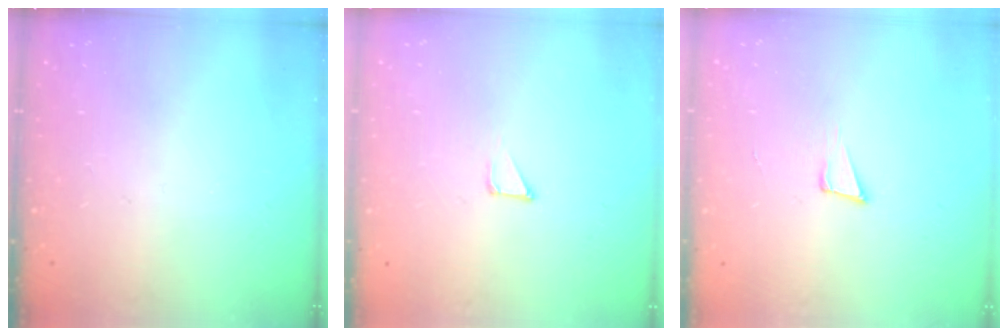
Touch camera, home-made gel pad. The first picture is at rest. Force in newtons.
{"total": 1.2, "press": 1.2, "slide": 0.0}
{"total": 4.0, "press": 2.5, "slide": 3.1}